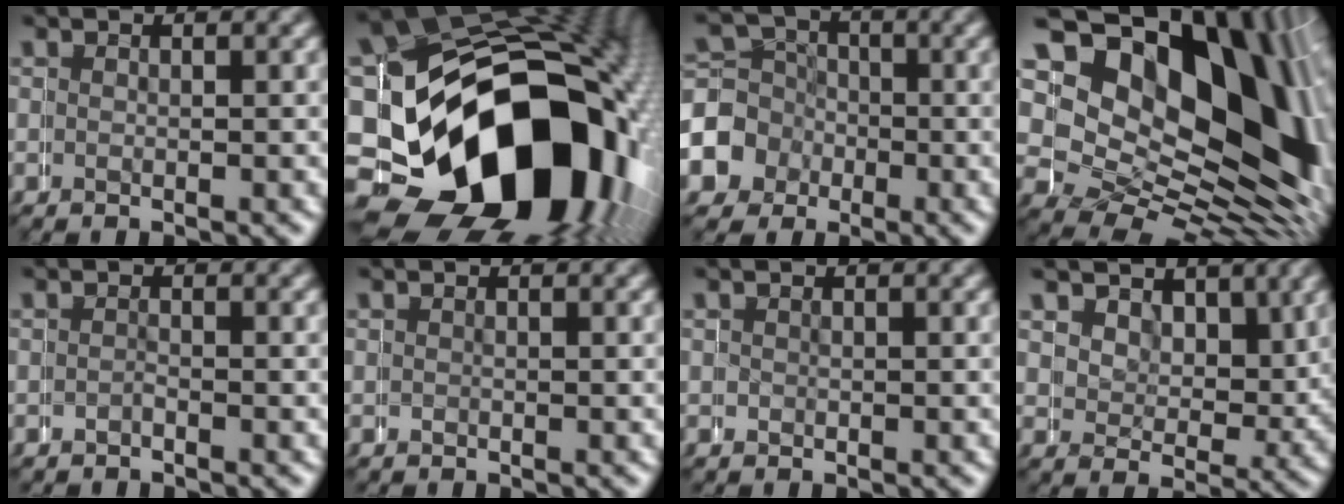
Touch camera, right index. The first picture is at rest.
{"total": 31.0, "force": [-6.6, 21.4, 21.4], "torque": [-0.396, -0.082, -0.086]}
{"total": 9.8, "force": [-1.5, 9.3, 2.7], "torque": [-0.076, -0.027, -0.033]}
{"total": 24.4, "force": [1.0, 17.9, 16.6], "torque": [-0.272, -0.034, 0.018]}
{"total": 0.8, "force": [-0.7, 0.2, -0.4], "torque": [0.010, 0.004, -0.017]}
{"total": 0.6, "force": [0.0, 0.2, -0.6], "torque": [0.014, 0.000, -0.001]}
{"total": 0.6, "force": [0.1, 0.5, -0.3], "torque": [0.006, -0.001, 0.002]}
{"total": 4.7, "force": [1.8, 3.9, 2.0], "torque": [-0.039, -0.009, 0.028]}